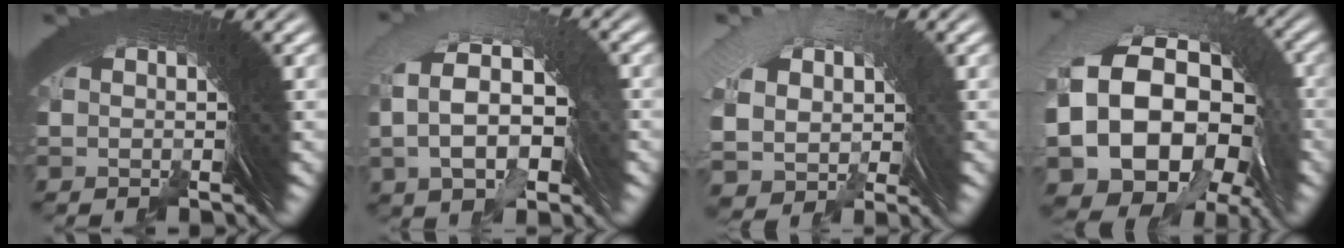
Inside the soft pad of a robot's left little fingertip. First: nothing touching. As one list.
[{"total": 6.1, "force": [0.3, 4.1, 4.5], "torque": [-0.080, 0.007, 0.001]}, {"total": 7.0, "force": [-1.1, 5.8, 3.8], "torque": [-0.105, -0.030, -0.006]}, {"total": 18.6, "force": [-2.7, 14.4, 11.4], "torque": [-0.259, -0.066, -0.034]}]